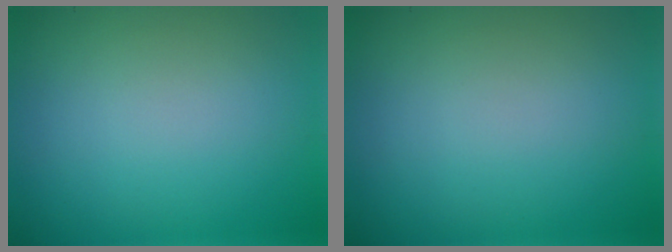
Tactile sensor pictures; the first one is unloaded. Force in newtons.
{"total": 0.0}